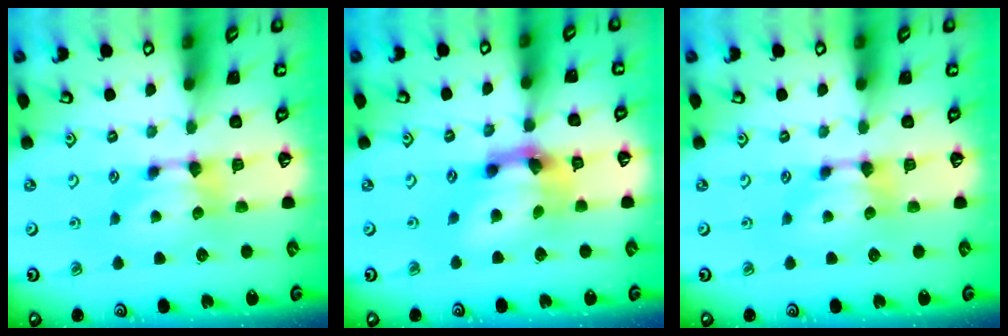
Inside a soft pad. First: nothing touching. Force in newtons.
{"total": 7.5, "press": 6.9, "slide": 3.0}
{"total": 0.0}